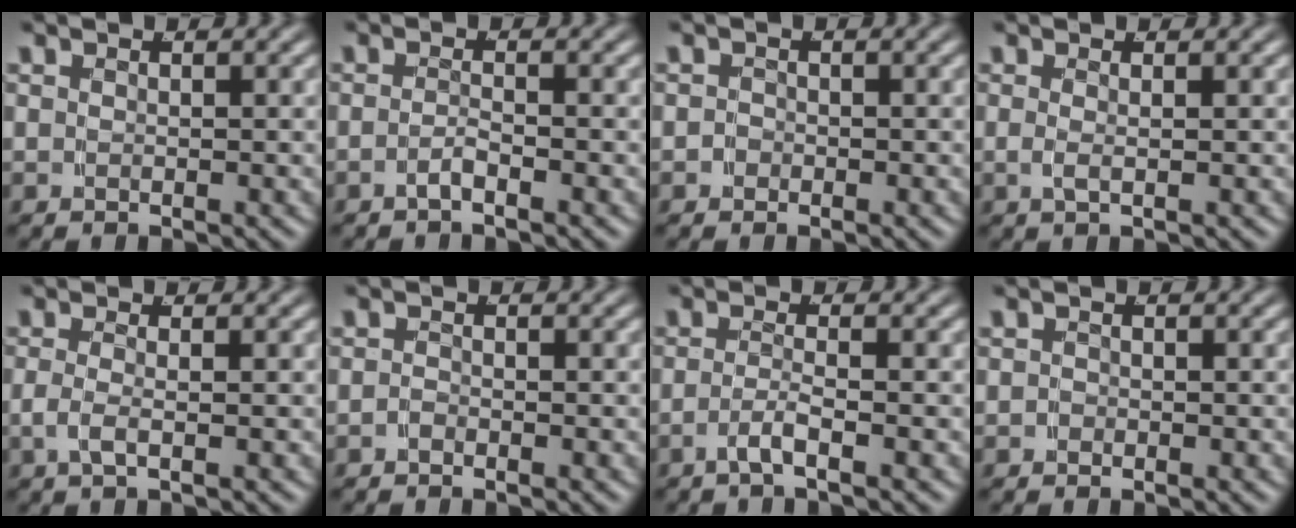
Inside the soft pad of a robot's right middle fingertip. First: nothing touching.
{"total": 1.4, "force": [-1.3, -0.2, 0.6], "torque": [-0.010, 0.001, -0.027]}
{"total": 0.9, "force": [-0.6, 0.6, -0.2], "torque": [0.005, -0.002, -0.014]}
{"total": 0.8, "force": [0.0, -0.2, 0.8], "torque": [-0.020, -0.004, 0.003]}
{"total": 1.5, "force": [-0.6, 0.2, 1.4], "torque": [-0.037, -0.006, -0.009]}
{"total": 0.8, "force": [-0.8, 0.0, 0.0], "torque": [-0.001, -0.003, -0.017]}
{"total": 1.9, "force": [-1.3, -0.4, 1.3], "torque": [-0.023, -0.004, -0.025]}
{"total": 0.5, "force": [-0.4, 0.2, -0.2], "torque": [0.005, -0.002, -0.010]}